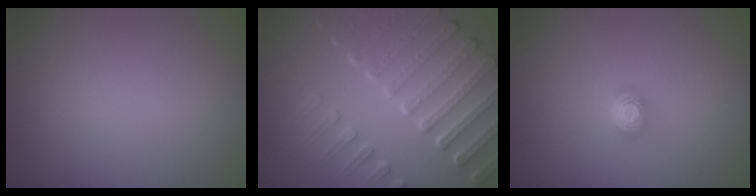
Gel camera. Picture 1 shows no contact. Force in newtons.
{"total": 7.3, "press": 5.6, "slide": 4.7}
{"total": 2.1, "press": 1.4, "slide": 1.6}